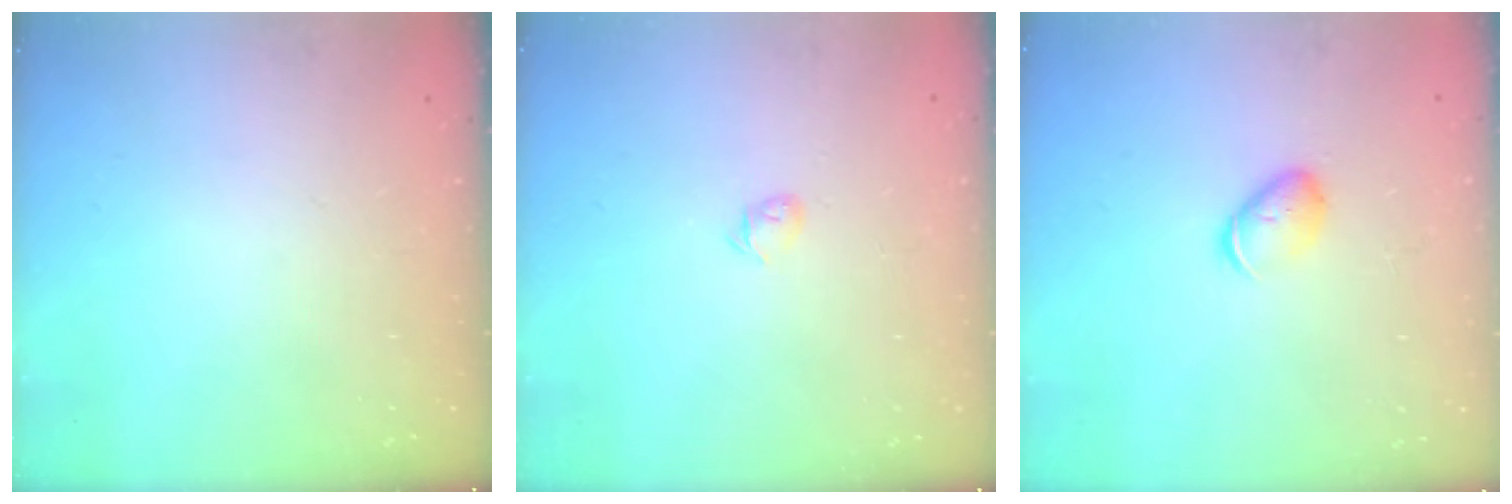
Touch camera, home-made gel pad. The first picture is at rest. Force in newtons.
{"total": 3.3, "press": 3.2, "slide": 0.8}
{"total": 5.8, "press": 5.8, "slide": 0.7}